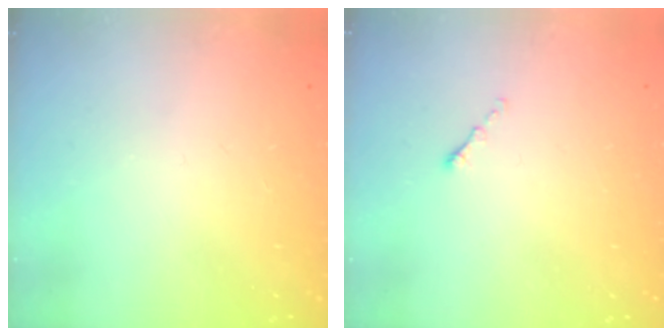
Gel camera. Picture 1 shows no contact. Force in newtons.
{"total": 0.0}